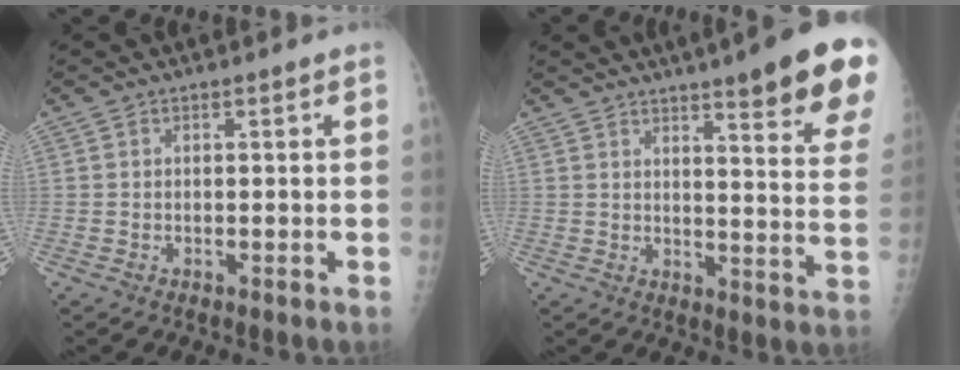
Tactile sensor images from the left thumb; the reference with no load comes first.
{"total": 17.8, "force": [11.8, 2.4, 13.0], "torque": [-0.141, -0.057, 0.141]}